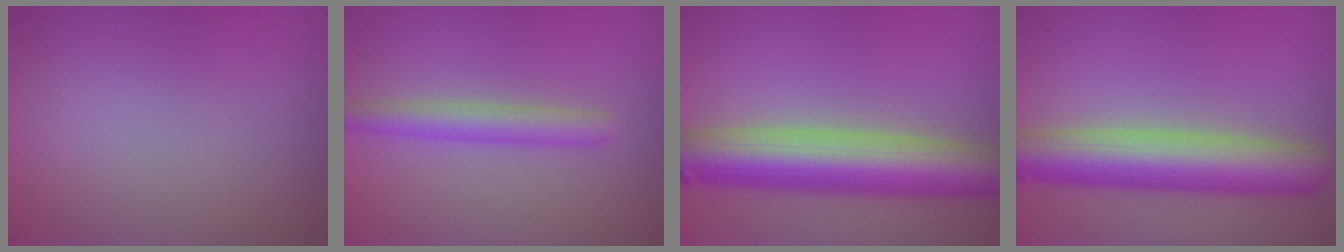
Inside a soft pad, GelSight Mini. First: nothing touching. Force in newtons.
{"total": 2.9, "press": 2.9, "slide": 0.0}
{"total": 9.8, "press": 9.7, "slide": 0.5}
{"total": 8.2, "press": 8.2, "slide": 0.4}